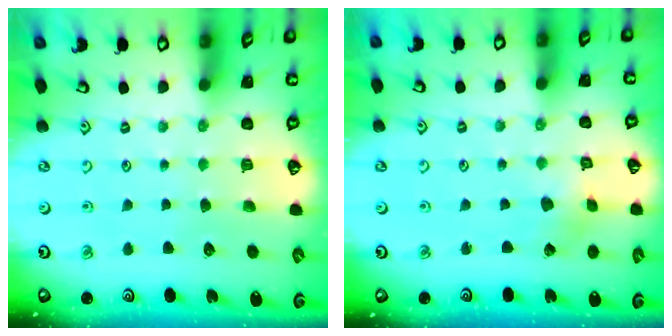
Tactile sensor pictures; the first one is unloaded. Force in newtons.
{"total": 2.3, "press": 2.2, "slide": 0.3}